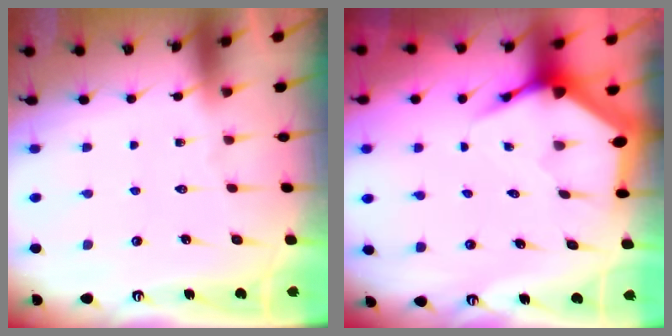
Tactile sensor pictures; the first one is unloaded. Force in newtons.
{"total": 5.1, "press": 5.1, "slide": 0.6}